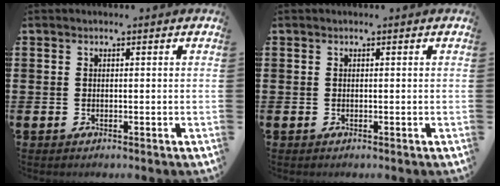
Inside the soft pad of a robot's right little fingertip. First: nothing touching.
{"total": 0.0}